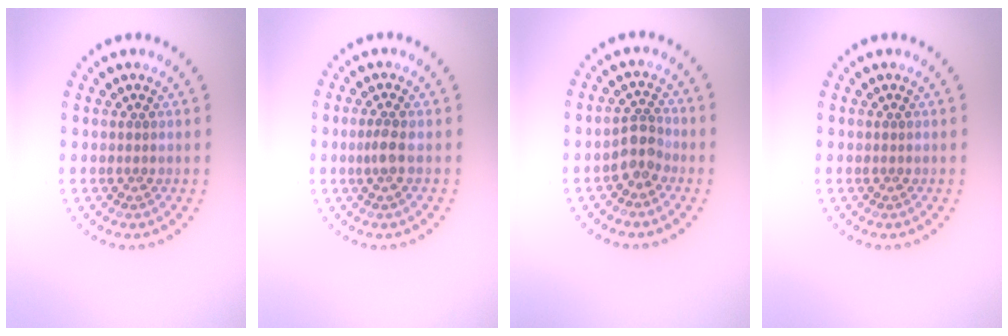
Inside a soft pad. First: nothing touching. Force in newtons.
{"total": 1.4, "press": 1.0, "slide": 0.9}
{"total": 2.3, "press": 1.8, "slide": 1.4}
{"total": 0.0}